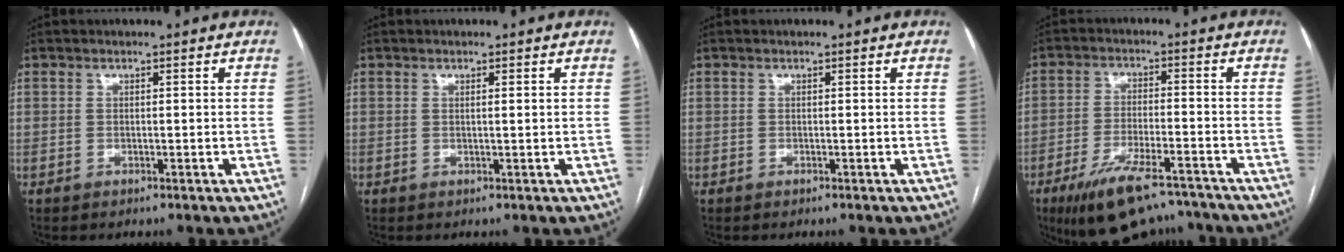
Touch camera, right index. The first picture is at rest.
{"total": 0.7, "force": [0.2, -0.1, 0.6], "torque": [-0.012, 0.000, 0.004]}
{"total": 0.0}
{"total": 13.1, "force": [-10.1, 3.6, 7.4], "torque": [-0.131, -0.007, -0.163]}